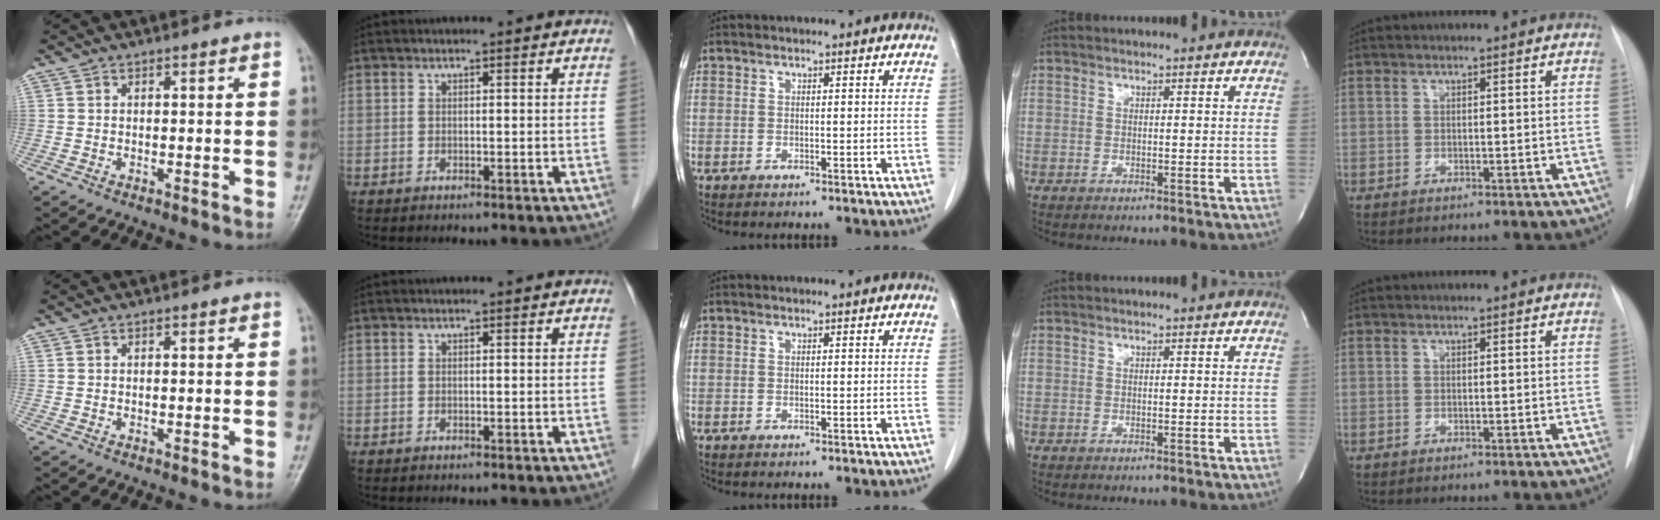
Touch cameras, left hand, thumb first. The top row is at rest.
{}